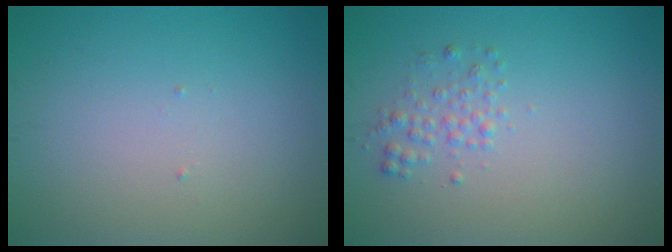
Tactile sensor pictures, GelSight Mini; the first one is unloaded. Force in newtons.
{"total": 1.5, "press": 1.5, "slide": 0.1}